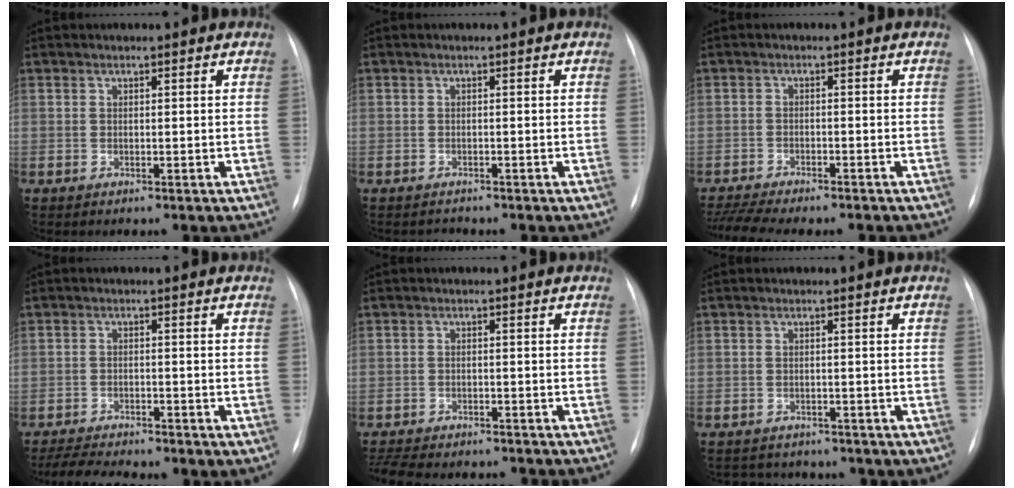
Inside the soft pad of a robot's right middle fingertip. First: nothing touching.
{"total": 0.8, "force": [-0.7, 0.1, -0.3], "torque": [0.001, -0.006, -0.011]}
{"total": 10.3, "force": [-9.2, 1.4, 4.4], "torque": [-0.069, -0.003, -0.134]}
{"total": 6.1, "force": [-5.2, 1.3, 3.0], "torque": [-0.058, -0.008, -0.081]}
{"total": 10.7, "force": [-9.6, 2.7, 4.0], "torque": [-0.079, -0.008, -0.132]}
{"total": 5.7, "force": [-4.6, 3.2, 1.0], "torque": [-0.019, 0.007, -0.050]}